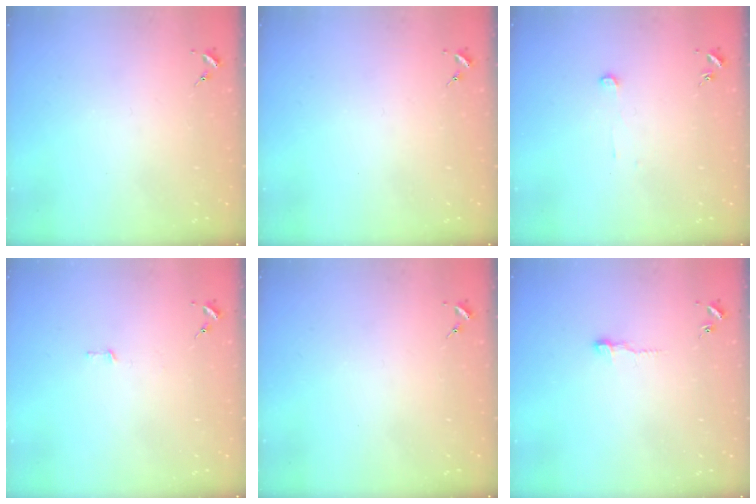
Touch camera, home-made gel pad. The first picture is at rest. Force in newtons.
{"total": 0.0}
{"total": 3.2, "press": 3.2, "slide": 0.1}
{"total": 2.8, "press": 2.8, "slide": 0.2}
{"total": 0.0}
{"total": 4.0, "press": 4.0, "slide": 0.4}